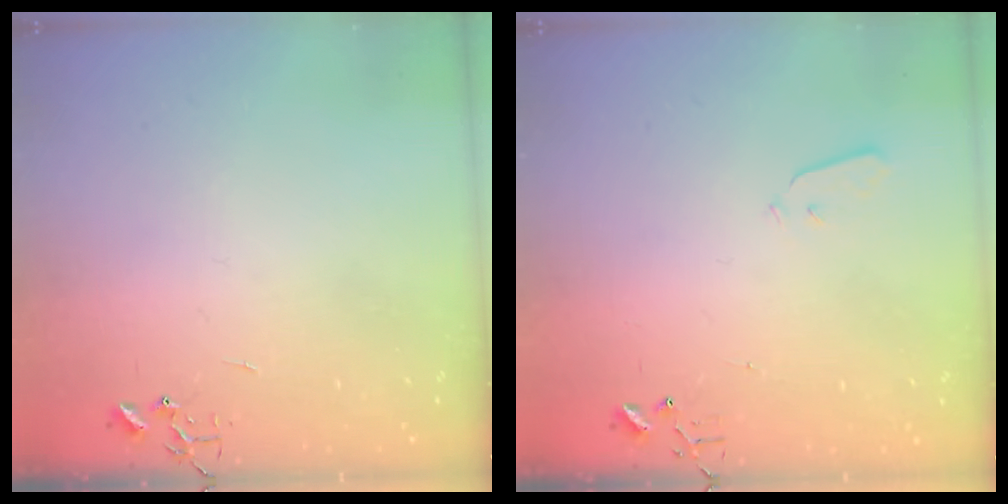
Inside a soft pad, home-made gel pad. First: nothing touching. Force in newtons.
{"total": 2.9, "press": 2.8, "slide": 0.8}